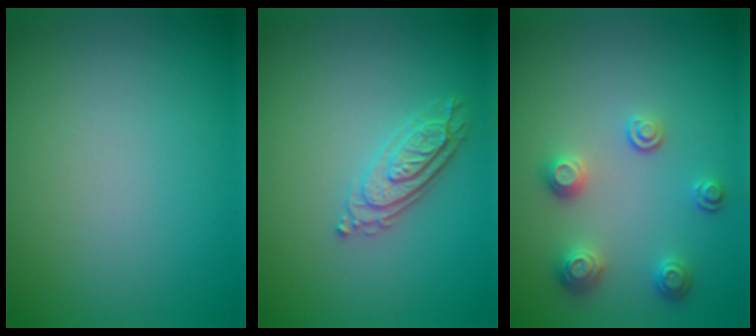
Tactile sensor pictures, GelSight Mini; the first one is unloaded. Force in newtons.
{"total": 2.9, "press": 2.7, "slide": 1.0}
{"total": 2.5, "press": 2.3, "slide": 0.9}